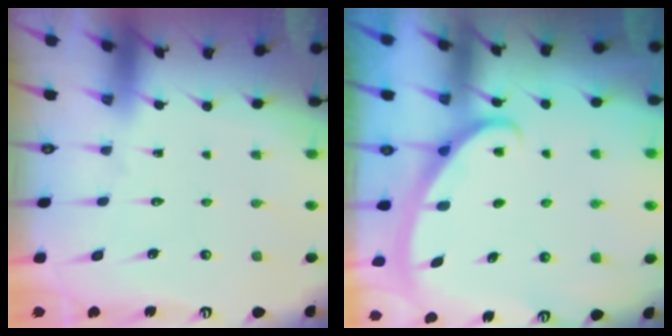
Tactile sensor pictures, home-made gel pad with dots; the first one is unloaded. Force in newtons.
{"total": 2.9, "press": 2.9, "slide": 0.4}